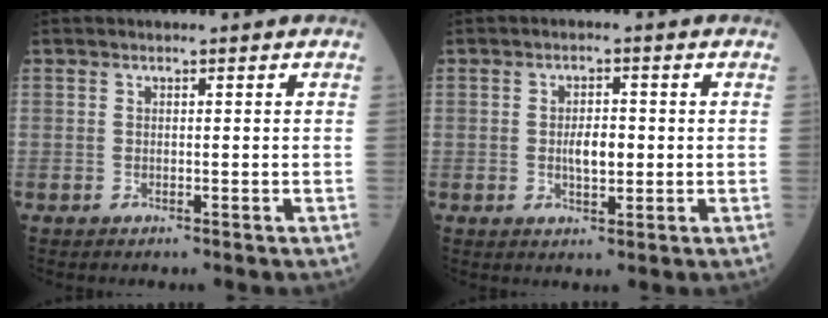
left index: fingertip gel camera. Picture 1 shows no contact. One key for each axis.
{"total": 3.6, "fx": -0.3, "fy": 1.7, "fz": 3.2, "tx": -0.058, "ty": -0.003, "tz": -0.001}